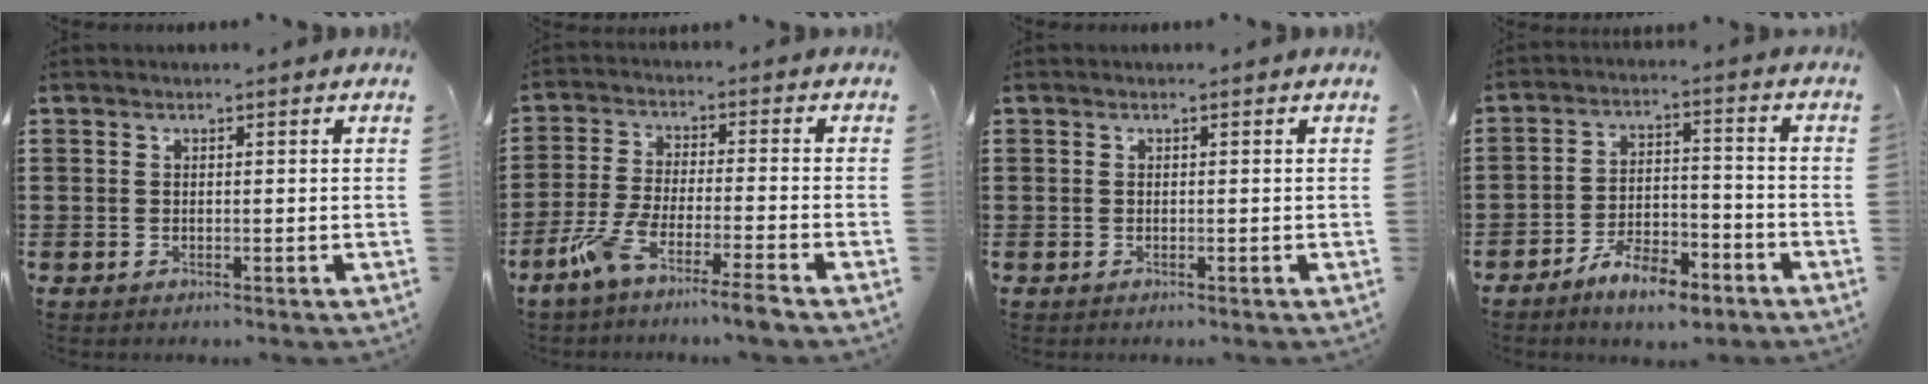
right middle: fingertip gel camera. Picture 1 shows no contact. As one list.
[{"total": 7.0, "force": [-5.7, -0.3, 4.0], "torque": [-0.090, -0.018, -0.110]}, {"total": 0.0}, {"total": 7.8, "force": [-6.4, 2.2, 3.9], "torque": [-0.068, 0.014, -0.118]}]